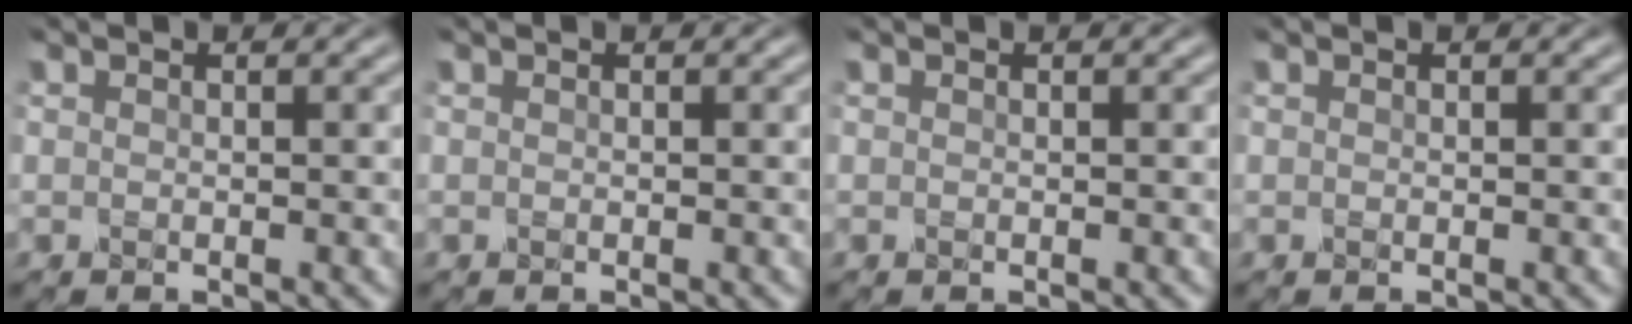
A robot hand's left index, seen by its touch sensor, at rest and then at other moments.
{"total": 0.0}
{"total": 0.0}
{"total": 0.0}